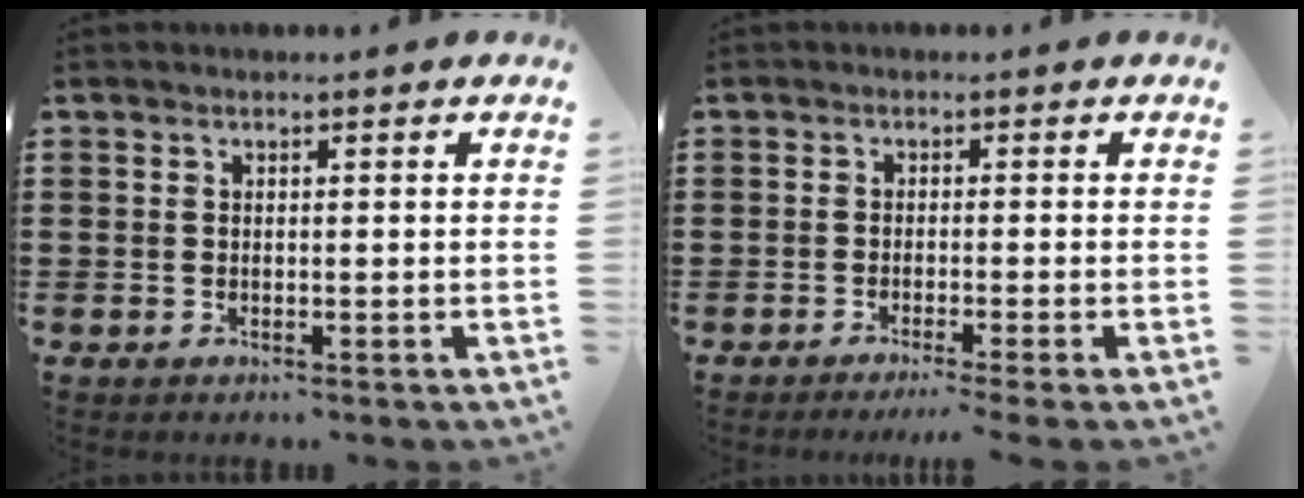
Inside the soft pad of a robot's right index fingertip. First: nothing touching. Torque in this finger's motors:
{"motor_torque": [0.59, 1.55, 0.05, 0.05]}